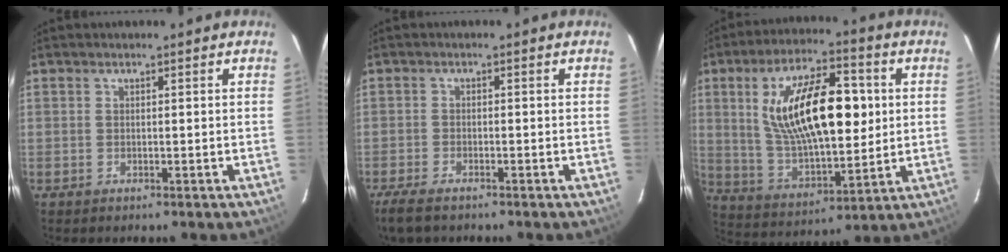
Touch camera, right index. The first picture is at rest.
{"total": 5.8, "force": [-4.6, 1.8, 3.1], "torque": [-0.084, -0.021, -0.089]}
{"total": 21.0, "force": [4.0, 9.0, 18.6], "torque": [-0.332, 0.016, 0.083]}